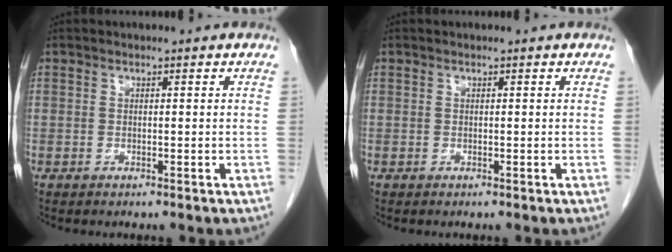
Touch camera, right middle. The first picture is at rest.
{"total": 0.0}